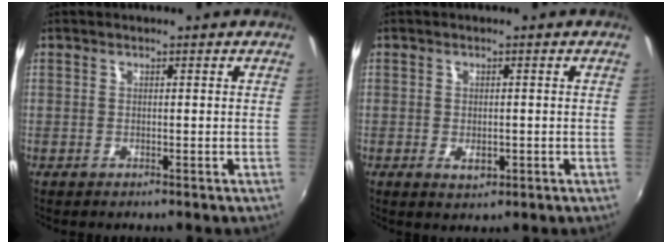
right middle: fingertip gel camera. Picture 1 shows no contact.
{"total": 2.5, "force": [-0.7, 1.5, 1.9], "torque": [-0.032, -0.004, -0.006]}